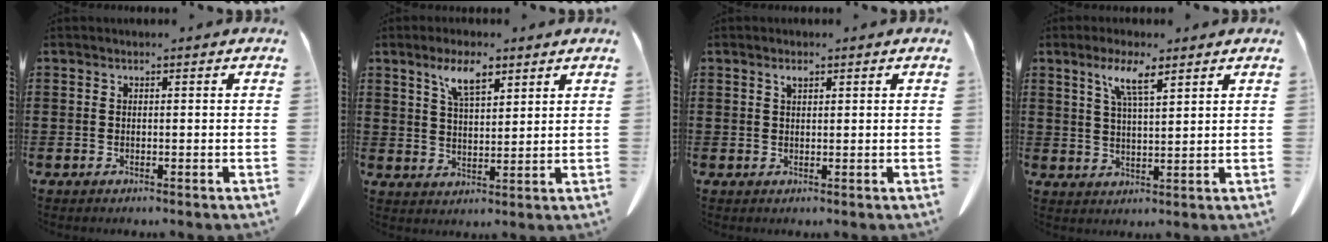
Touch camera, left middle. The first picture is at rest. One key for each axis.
{"total": 6.5, "fx": 4.3, "fy": 2.2, "fz": 4.4, "tx": -0.089, "ty": -0.002, "tz": 0.074}
{"total": 1.2, "fx": 0.8, "fy": 0.4, "fz": 0.9, "tx": -0.020, "ty": 0.001, "tz": 0.014}
{"total": 6.4, "fx": 3.9, "fy": 1.3, "fz": 4.9, "tx": -0.108, "ty": 0.005, "tz": 0.067}